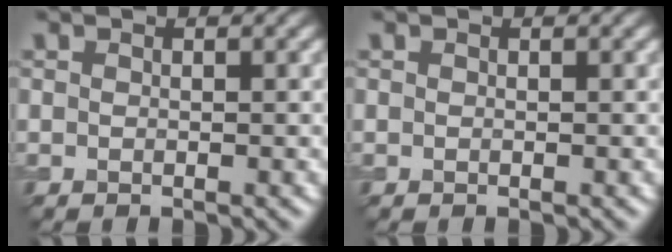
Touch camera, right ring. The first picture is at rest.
{"total": 0.0}